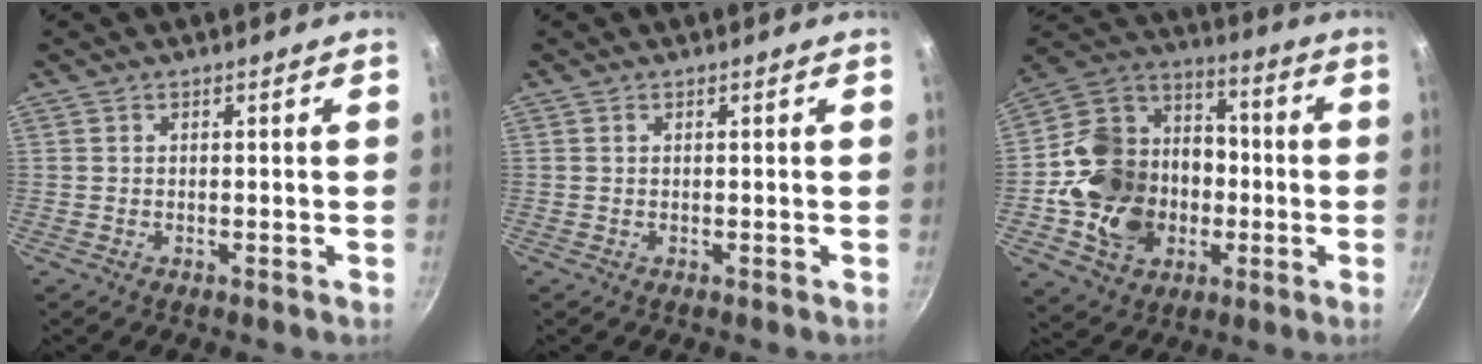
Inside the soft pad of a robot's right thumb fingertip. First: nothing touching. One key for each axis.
{"total": 0.0}
{"total": 21.6, "fx": -4.0, "fy": 17.0, "fz": 12.6, "tx": -0.187, "ty": 0.037, "tz": -0.063}